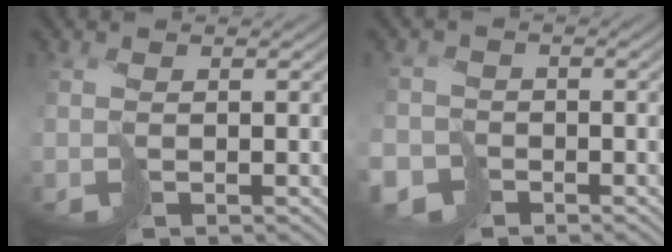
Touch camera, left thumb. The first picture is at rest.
{"total": 3.5, "force": [-3.0, 1.8, -0.2], "torque": [0.018, -0.002, -0.065]}